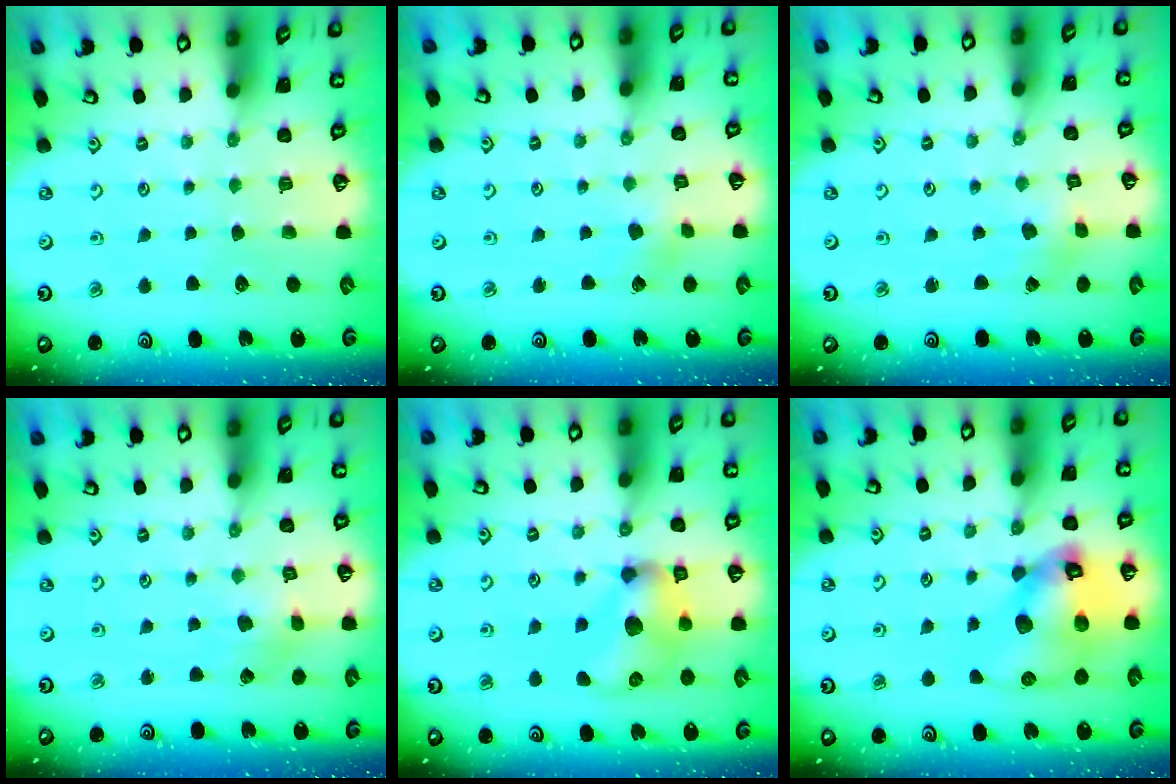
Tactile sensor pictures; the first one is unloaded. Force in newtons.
{"total": 2.4, "press": 2.4, "slide": 0.6}
{"total": 0.8, "press": 0.7, "slide": 0.3}
{"total": 2.8, "press": 2.8, "slide": 0.4}
{"total": 16.3, "press": 16.2, "slide": 1.1}
{"total": 16.1, "press": 16.0, "slide": 2.2}